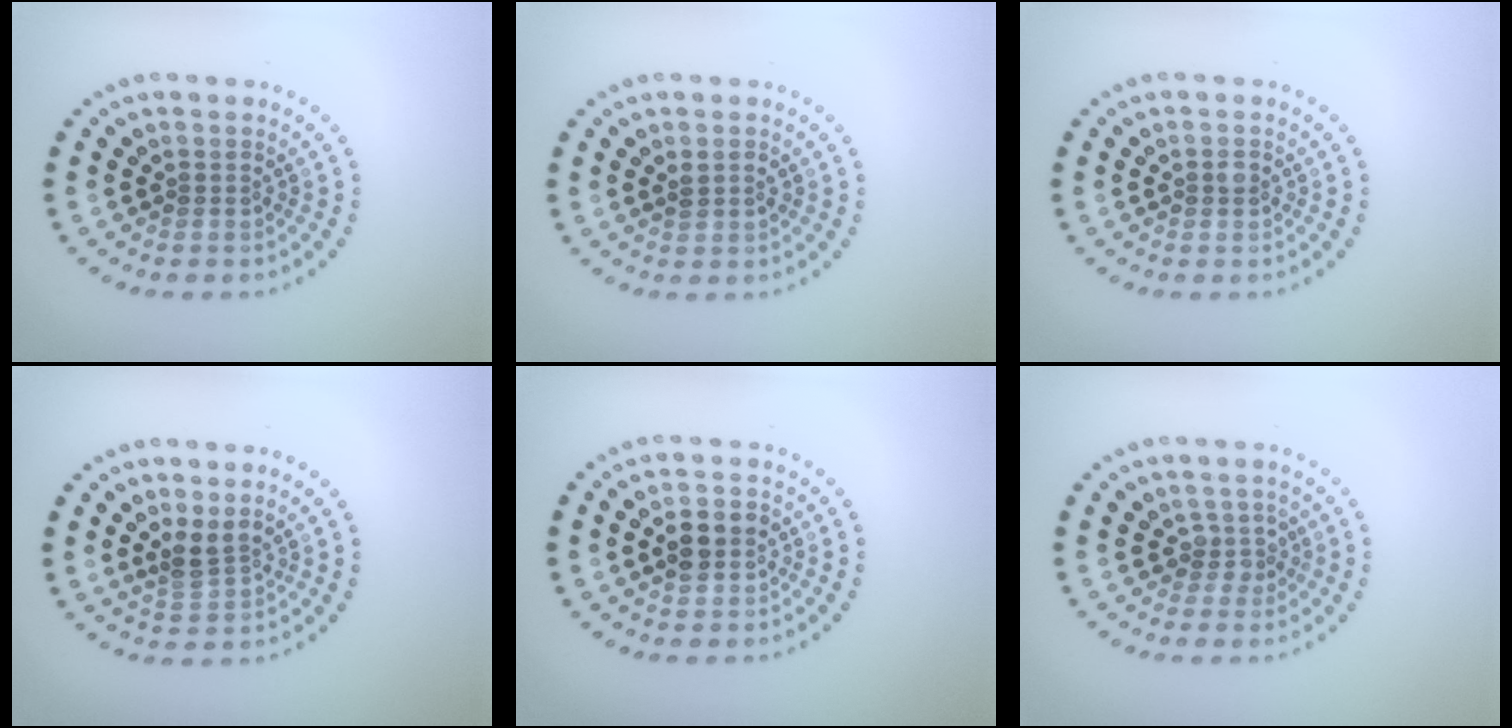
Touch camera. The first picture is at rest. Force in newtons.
{"total": 1.2, "press": 1.2, "slide": 0.1}
{"total": 0.9, "press": 0.9, "slide": 0.2}
{"total": 2.3, "press": 1.8, "slide": 1.4}
{"total": 2.9, "press": 2.9, "slide": 0.2}
{"total": 1.8, "press": 1.3, "slide": 1.2}